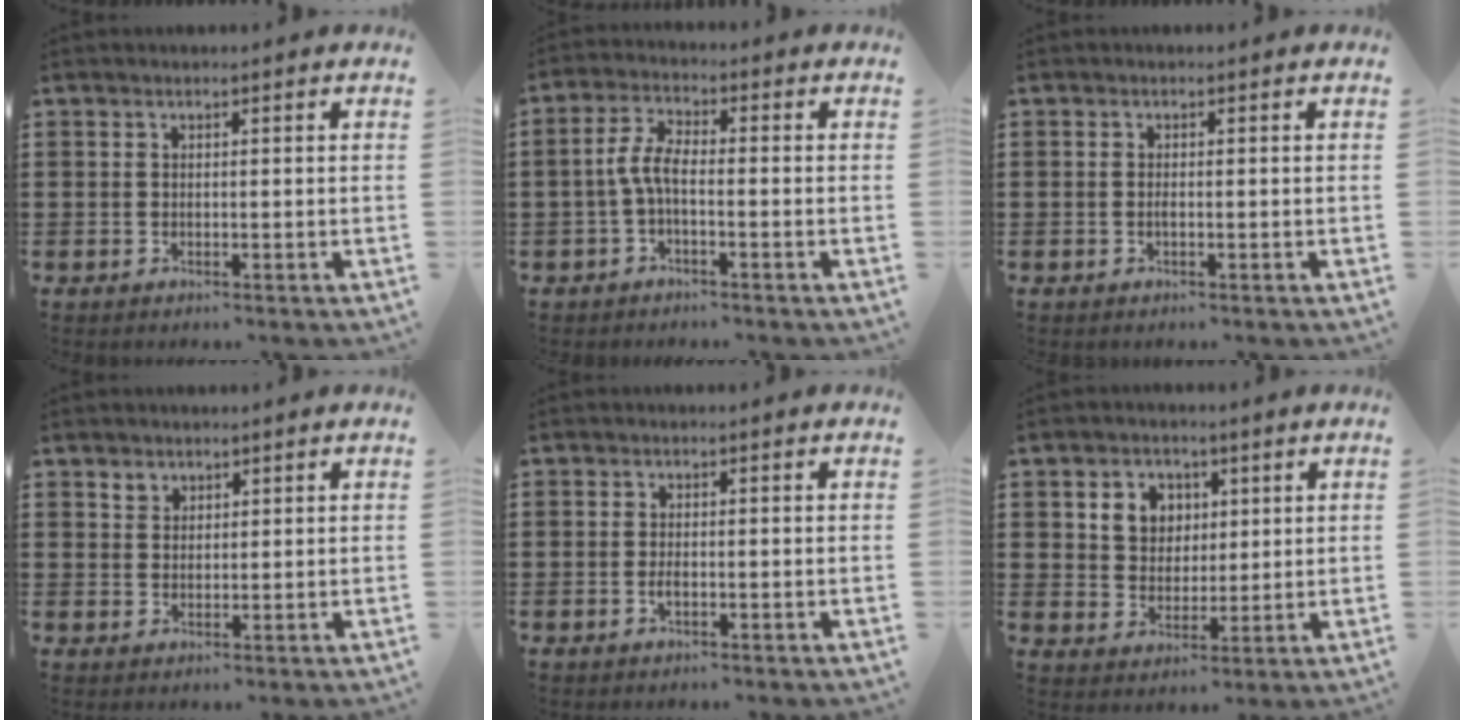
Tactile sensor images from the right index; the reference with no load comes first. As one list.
[{"total": 4.4, "force": [-1.2, 1.4, 4.0], "torque": [-0.094, -0.002, -0.029]}, {"total": 0.6, "force": [-0.2, 0.0, 0.6], "torque": [-0.012, -0.005, -0.003]}, {"total": 1.8, "force": [1.4, 1.2, -0.1], "torque": [-0.005, 0.004, 0.029]}, {"total": 1.4, "force": [-0.4, 0.5, 1.2], "torque": [-0.024, -0.005, -0.006]}, {"total": 4.8, "force": [1.7, 4.3, 1.4], "torque": [-0.041, 0.011, 0.028]}]